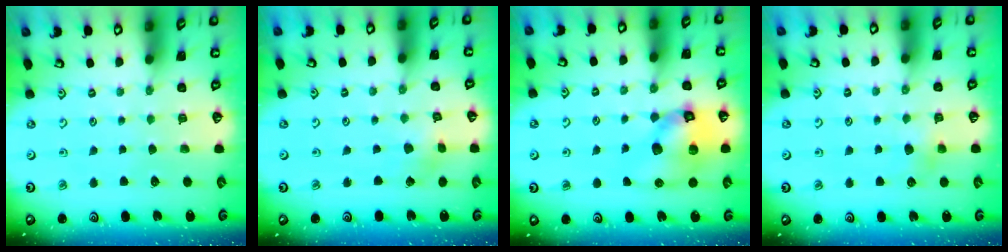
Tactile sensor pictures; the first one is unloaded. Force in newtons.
{"total": 2.5, "press": 2.5, "slide": 0.3}
{"total": 13.9, "press": 13.8, "slide": 2.1}
{"total": 4.2, "press": 4.2, "slide": 0.7}